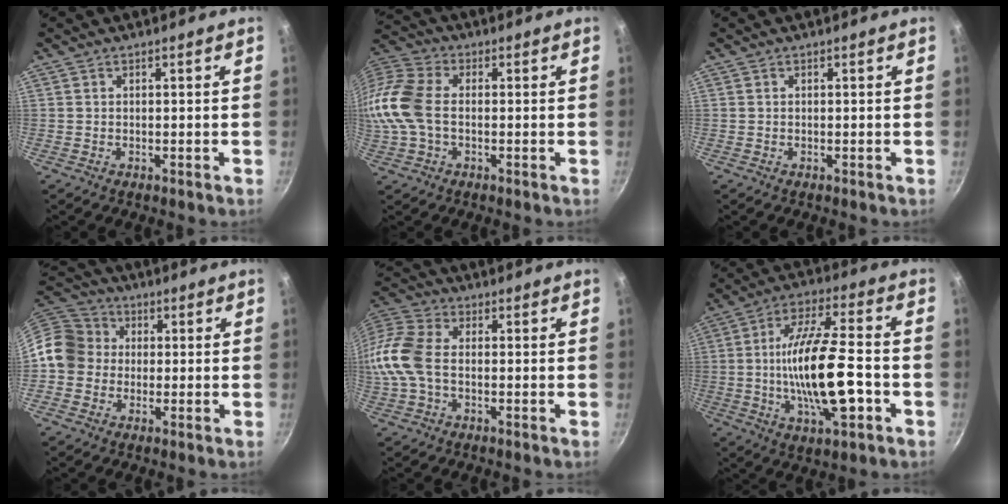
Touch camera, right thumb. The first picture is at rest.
{"total": 12.5, "force": [-0.5, 8.2, 9.4], "torque": [-0.198, 0.028, -0.026]}
{"total": 0.0}
{"total": 9.9, "force": [-0.1, 9.0, 4.1], "torque": [-0.041, 0.026, -0.024]}
{"total": 11.7, "force": [-0.9, 7.5, 8.9], "torque": [-0.188, 0.030, -0.038]}
{"total": 18.1, "force": [-3.5, 5.9, 16.8], "torque": [-0.288, 0.021, -0.066]}